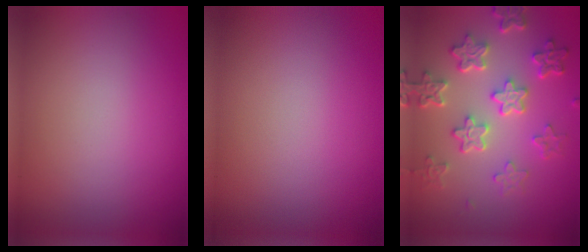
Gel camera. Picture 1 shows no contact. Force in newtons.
{"total": 0.0}
{"total": 6.1, "press": 4.6, "slide": 4.0}